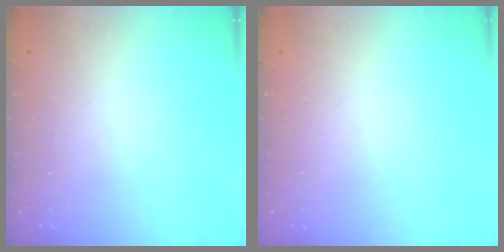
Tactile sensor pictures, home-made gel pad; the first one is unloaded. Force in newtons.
{"total": 0.0}